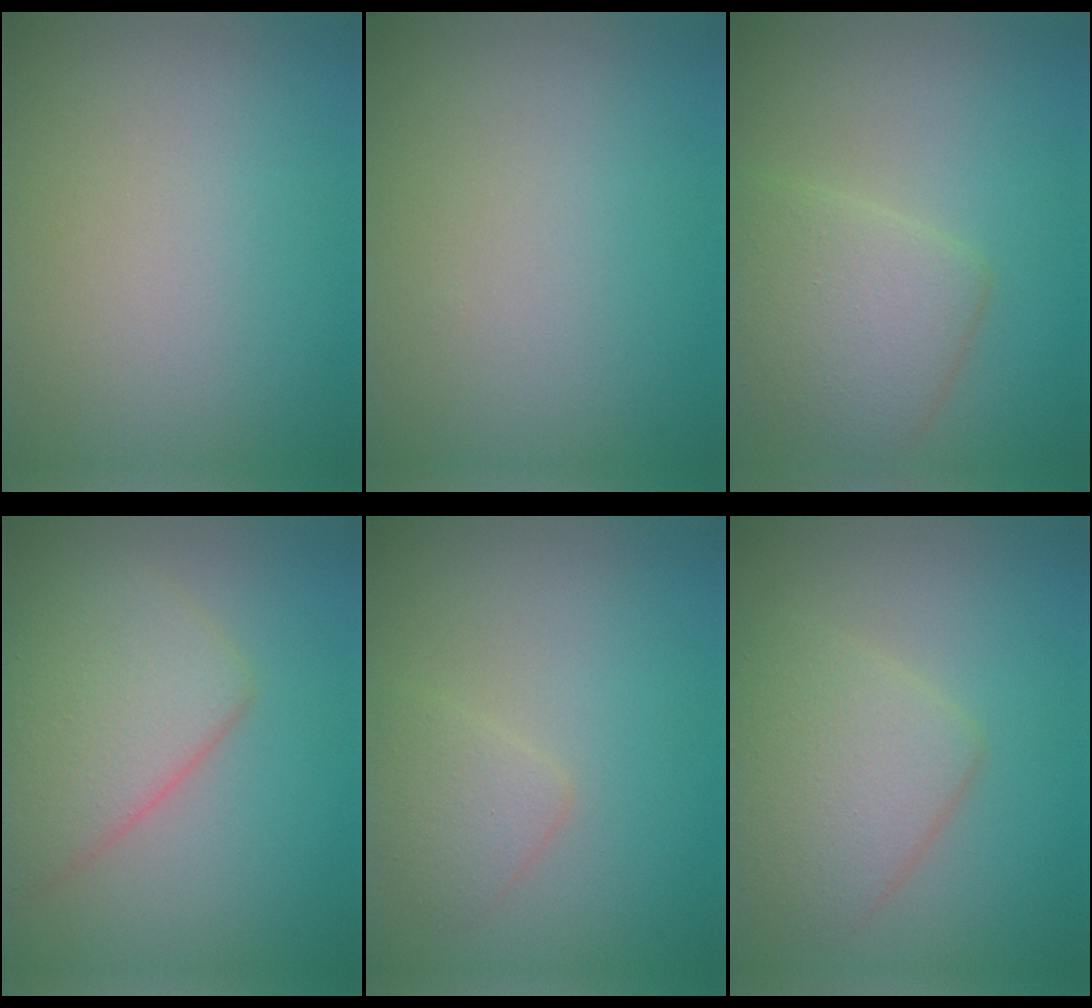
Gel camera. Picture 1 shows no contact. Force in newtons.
{"total": 0.0}
{"total": 4.6, "press": 4.6, "slide": 0.4}
{"total": 5.5, "press": 5.5, "slide": 0.2}
{"total": 1.9, "press": 1.9, "slide": 0.2}
{"total": 4.4, "press": 4.4, "slide": 0.1}